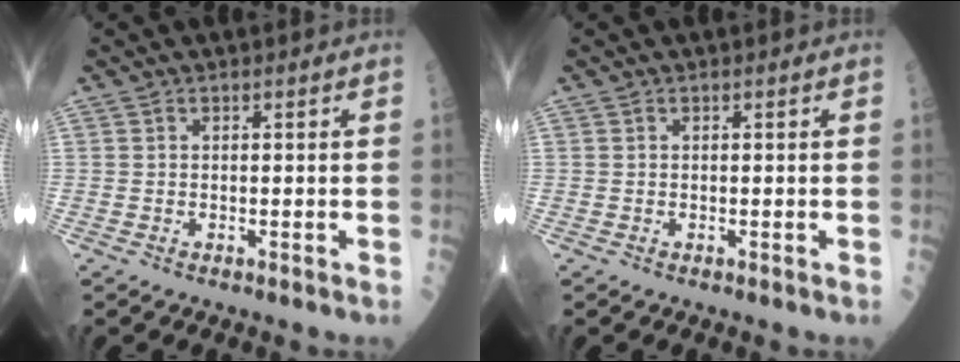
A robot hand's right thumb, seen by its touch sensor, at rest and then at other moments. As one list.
[{"total": 0.0}]